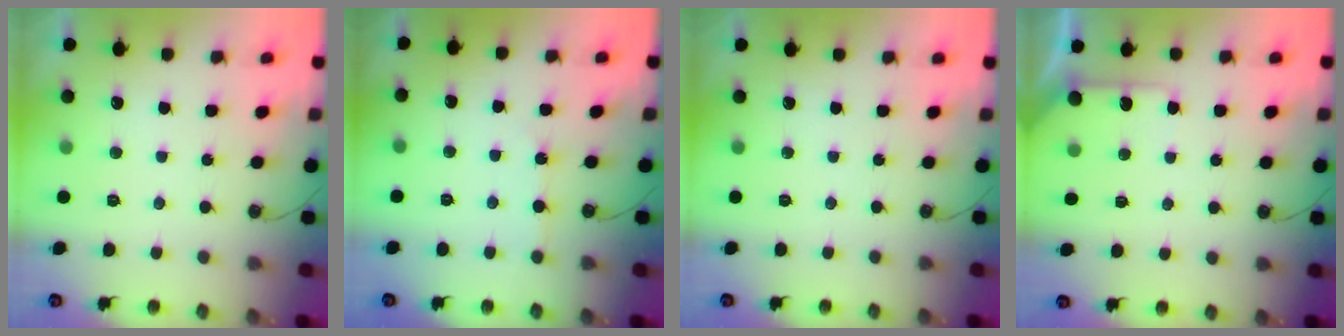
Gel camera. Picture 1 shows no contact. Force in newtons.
{"total": 2.9, "press": 2.9, "slide": 0.5}
{"total": 0.0}
{"total": 4.0, "press": 3.9, "slide": 0.5}